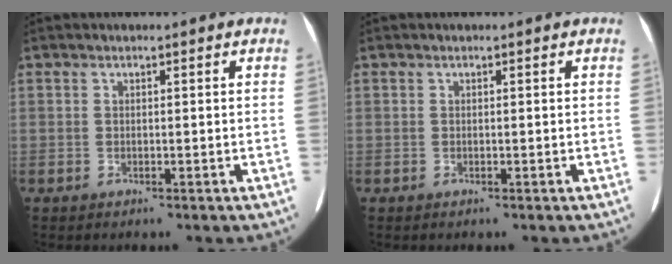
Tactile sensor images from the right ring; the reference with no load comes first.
{"total": 0.0}